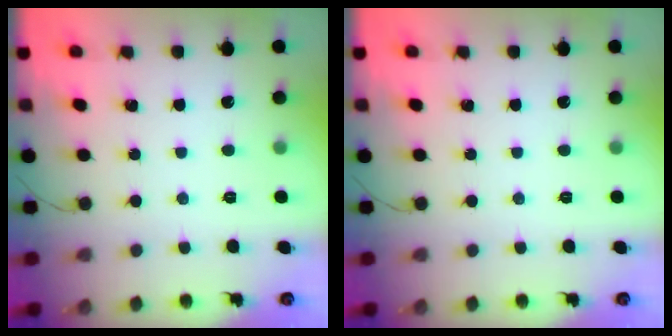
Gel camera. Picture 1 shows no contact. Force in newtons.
{"total": 0.0}